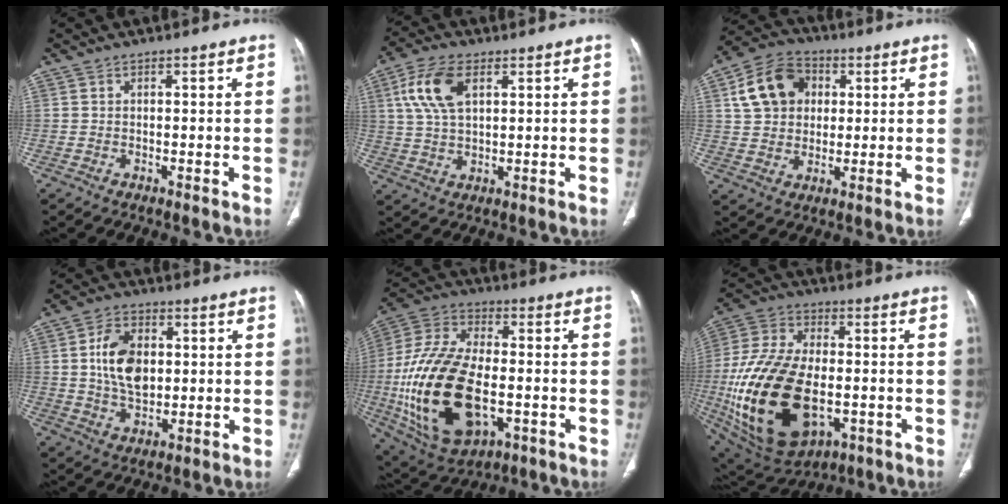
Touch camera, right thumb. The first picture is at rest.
{"total": 9.7, "force": [3.5, 5.0, 7.5], "torque": [-0.155, 0.002, 0.069]}
{"total": 12.5, "force": [3.3, 9.8, 7.0], "torque": [-0.107, 0.009, 0.051]}
{"total": 10.3, "force": [1.3, 6.8, 7.7], "torque": [-0.122, -0.004, 0.029]}
{"total": 25.9, "force": [-4.8, 14.3, 21.0], "torque": [-0.424, 0.007, -0.065]}
{"total": 27.7, "force": [-5.3, 16.1, 21.9], "torque": [-0.442, -0.004, -0.067]}